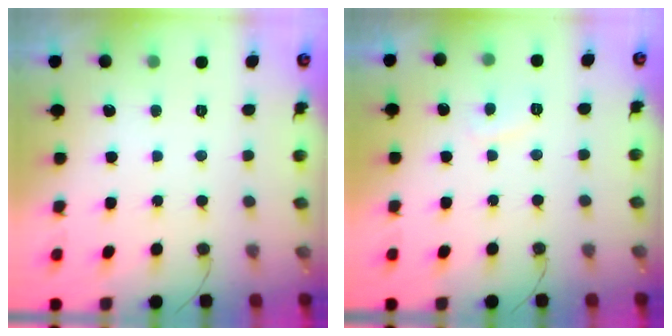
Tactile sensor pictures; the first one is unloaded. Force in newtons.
{"total": 2.1, "press": 2.0, "slide": 0.7}